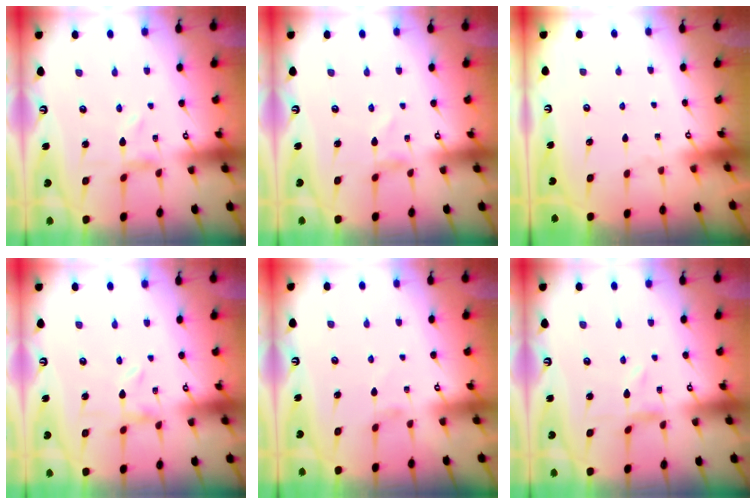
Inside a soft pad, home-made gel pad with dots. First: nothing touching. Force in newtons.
{"total": 0.6, "press": 0.6, "slide": 0.2}
{"total": 0.0}
{"total": 0.0}
{"total": 0.0}
{"total": 0.0}